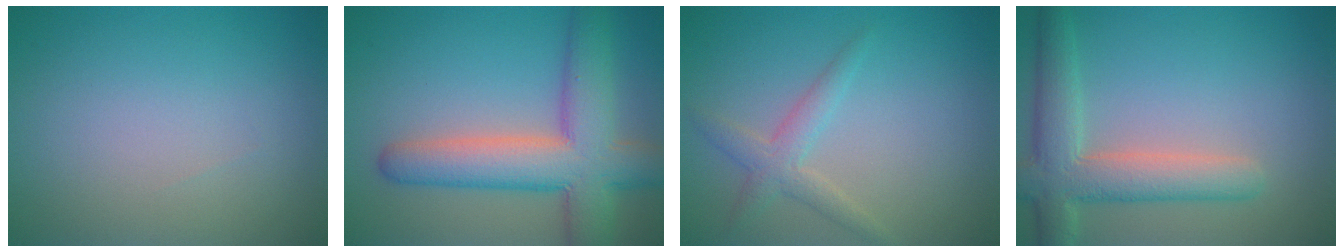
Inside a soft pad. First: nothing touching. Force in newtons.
{"total": 8.7, "press": 8.7, "slide": 0.3}
{"total": 2.4, "press": 2.4, "slide": 0.1}
{"total": 5.6, "press": 5.6, "slide": 0.5}